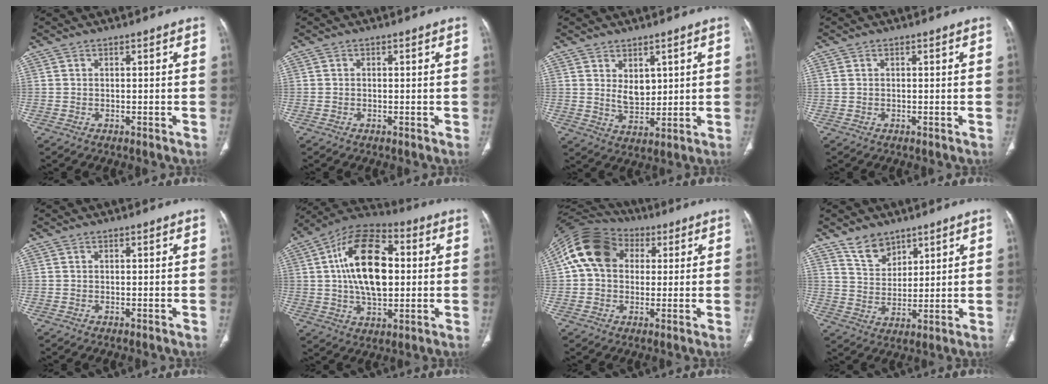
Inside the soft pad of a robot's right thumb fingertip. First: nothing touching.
{"total": 0.0}
{"total": 5.2, "force": [2.0, 3.2, 3.6], "torque": [-0.043, -0.024, 0.048]}
{"total": 0.7, "force": [0.4, 0.3, 0.5], "torque": [-0.011, 0.009, 0.012]}
{"total": 0.0}
{"total": 19.2, "force": [2.4, 10.6, 15.9], "torque": [-0.256, 0.016, 0.035]}
{"total": 14.7, "force": [3.3, 11.1, 9.0], "torque": [-0.158, 0.030, 0.048]}
{"total": 6.6, "force": [4.9, 3.9, 2.1], "torque": [-0.014, -0.035, 0.099]}